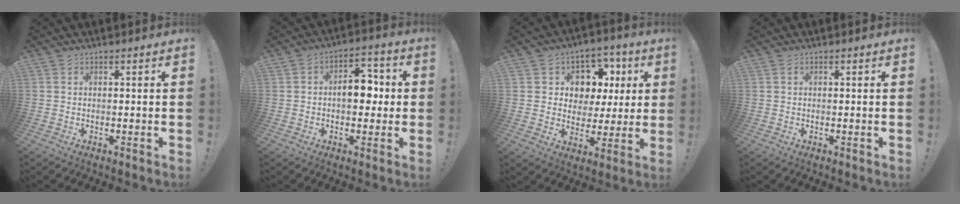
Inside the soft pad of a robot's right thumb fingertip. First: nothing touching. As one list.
[{"total": 10.2, "force": [-0.2, 6.8, 7.6], "torque": [-0.098, 0.018, -0.003]}, {"total": 8.9, "force": [2.8, 8.0, 2.6], "torque": [-0.025, -0.024, 0.061]}, {"total": 0.0}]